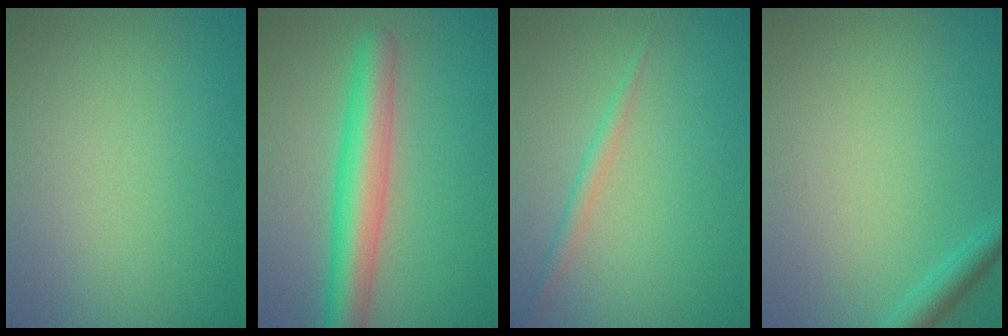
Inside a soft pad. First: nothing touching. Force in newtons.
{"total": 5.9, "press": 5.9, "slide": 0.3}
{"total": 1.3, "press": 1.3, "slide": 0.1}
{"total": 1.9, "press": 1.9, "slide": 0.1}